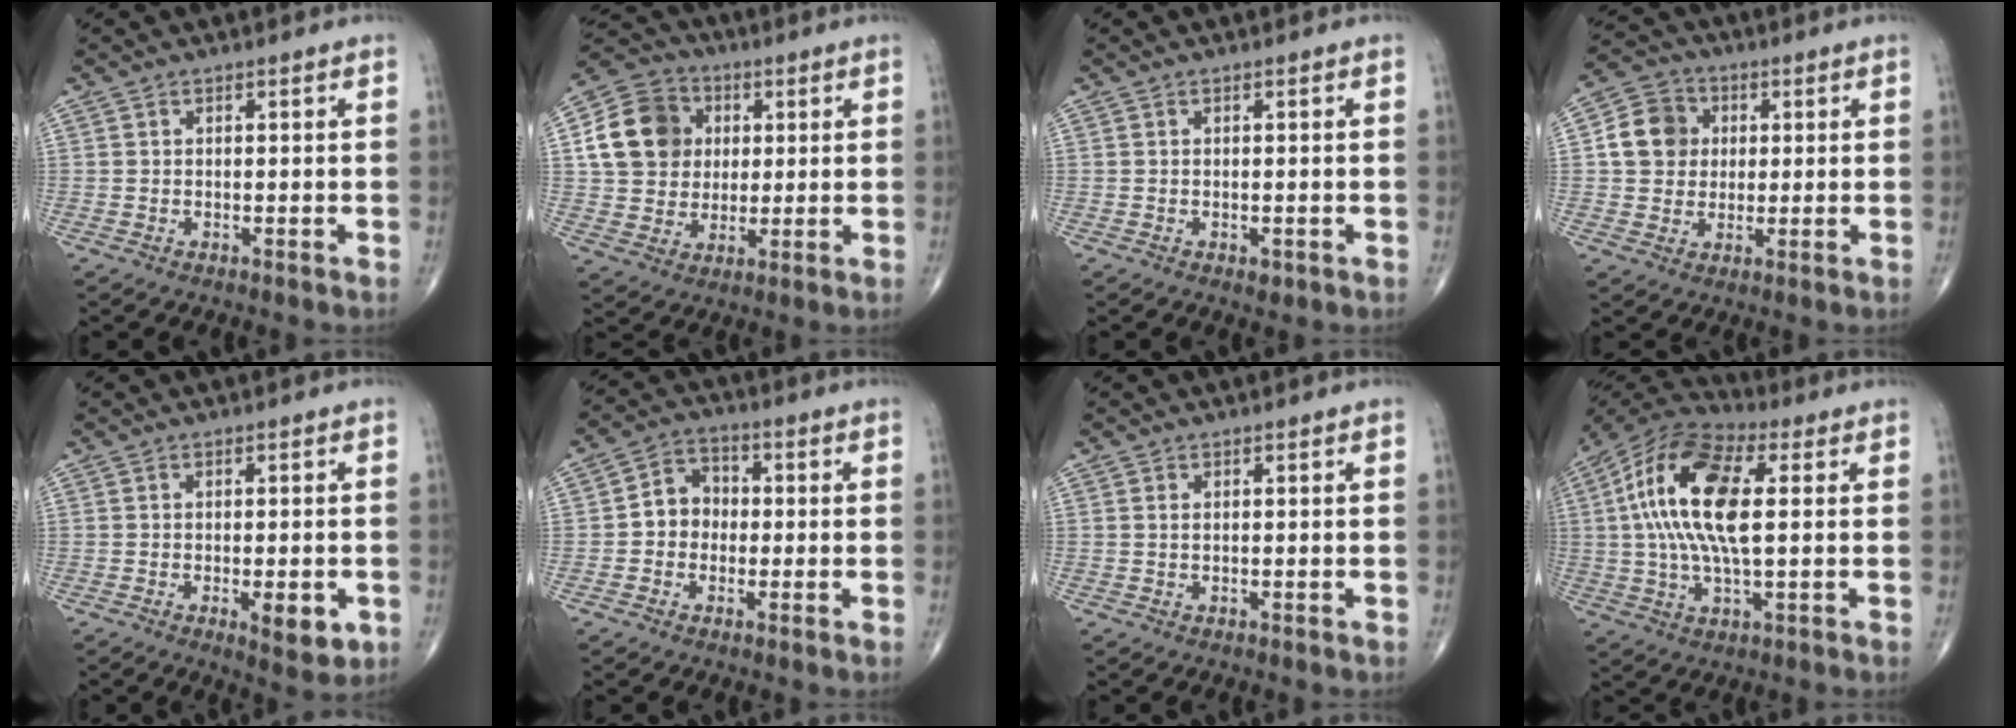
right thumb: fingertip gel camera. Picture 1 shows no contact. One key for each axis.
{"total": 14.2, "fx": 2.7, "fy": 12.1, "fz": 6.9, "tx": -0.107, "ty": 0.007, "tz": 0.045}
{"total": 1.1, "fx": -0.5, "fy": 0.6, "fz": 0.8, "tx": -0.009, "ty": -0.005, "tz": -0.003}
{"total": 9.1, "fx": 1.3, "fy": 8.1, "fz": 4.0, "tx": -0.048, "ty": 0.006, "tz": 0.013}
{"total": 6.1, "fx": -1.9, "fy": 2.2, "fz": 5.3, "tx": -0.062, "ty": -0.012, "tz": -0.021}
{"total": 6.4, "fx": -0.5, "fy": 5.5, "fz": 3.2, "tx": -0.030, "ty": 0.024, "tz": -0.022}
{"total": 0.5, "fx": 0.2, "fy": 0.3, "fz": 0.4, "tx": -0.010, "ty": 0.004, "tz": 0.005}
{"total": 17.8, "fx": 2.5, "fy": 7.0, "fz": 16.2, "tx": -0.325, "ty": 0.019, "tz": 0.034}